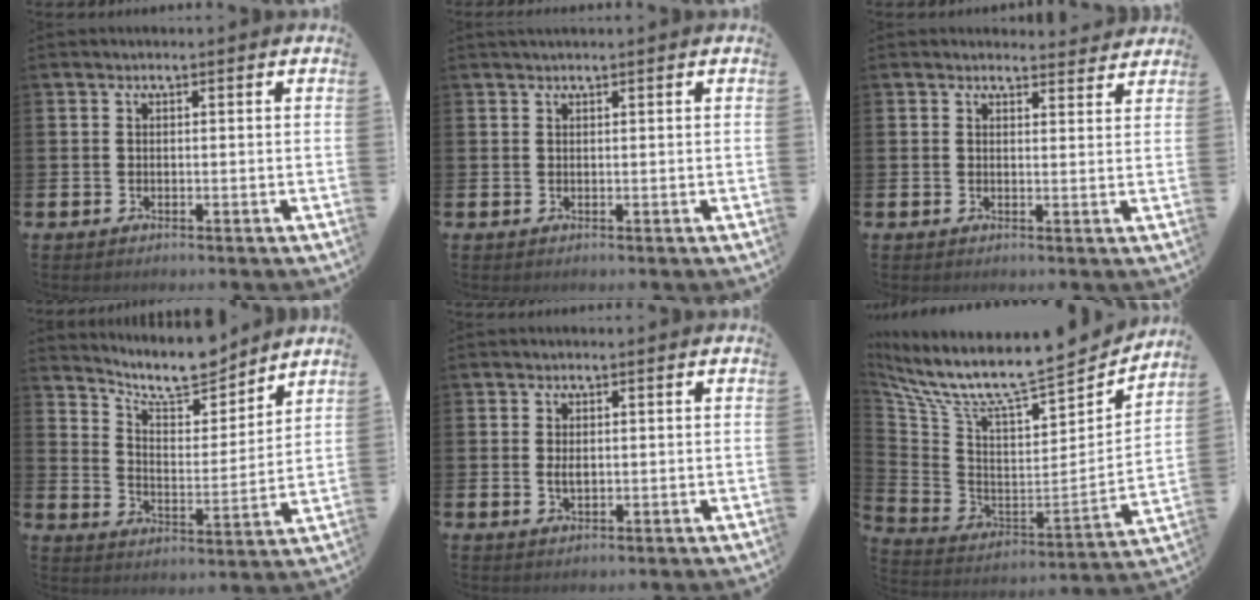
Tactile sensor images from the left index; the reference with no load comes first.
{"total": 0.7, "force": [0.7, 0.0, 0.3], "torque": [-0.002, 0.000, 0.012]}
{"total": 2.5, "force": [2.5, 0.6, -0.1], "torque": [0.015, -0.018, 0.041]}
{"total": 9.5, "force": [8.7, 2.2, 3.1], "torque": [-0.078, -0.057, 0.157]}
{"total": 1.4, "force": [0.4, 0.7, 1.2], "torque": [-0.014, 0.000, 0.004]}
{"total": 10.3, "force": [8.8, 2.0, 5.0], "torque": [-0.126, -0.071, 0.141]}